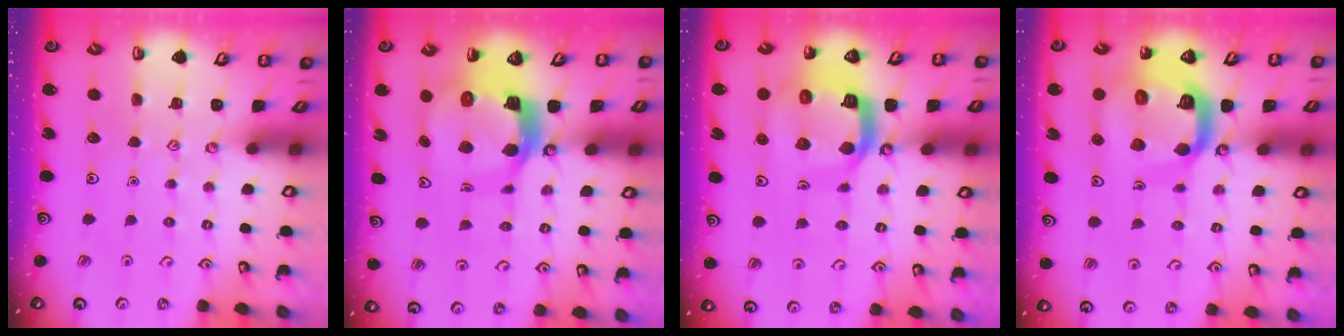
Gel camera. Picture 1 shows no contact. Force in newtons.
{"total": 11.2, "press": 11.1, "slide": 1.7}
{"total": 15.5, "press": 15.4, "slide": 1.9}
{"total": 16.2, "press": 16.1, "slide": 1.8}